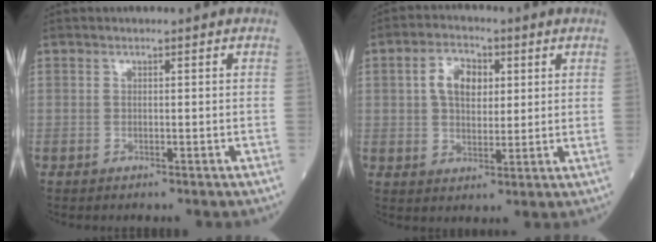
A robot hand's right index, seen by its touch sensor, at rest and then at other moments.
{"total": 6.5, "force": [1.8, 3.9, 4.9], "torque": [-0.092, 0.015, 0.034]}